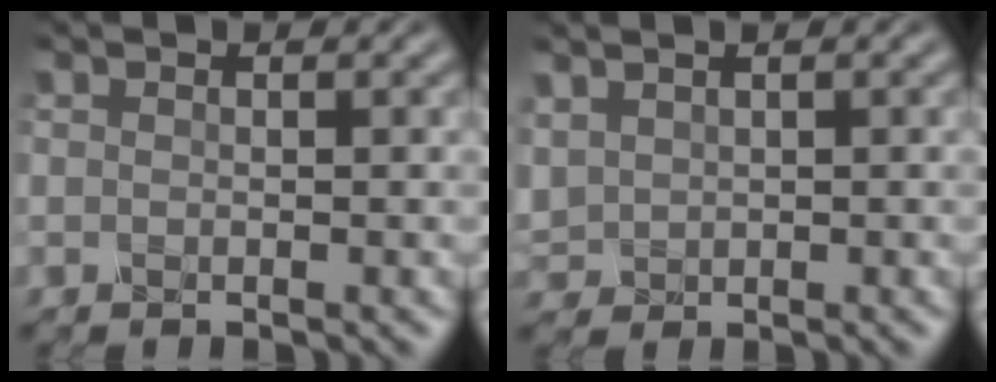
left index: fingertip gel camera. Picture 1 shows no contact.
{"total": 2.1, "force": [1.1, 1.6, 0.7], "torque": [-0.024, 0.004, 0.027]}